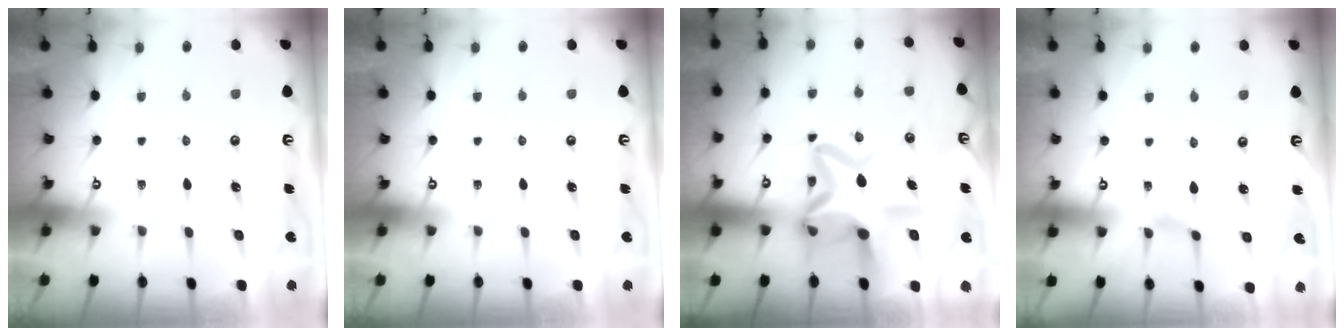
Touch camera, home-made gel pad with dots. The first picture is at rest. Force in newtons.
{"total": 0.0}
{"total": 13.2, "press": 13.0, "slide": 2.3}
{"total": 0.7, "press": 0.7, "slide": 0.2}